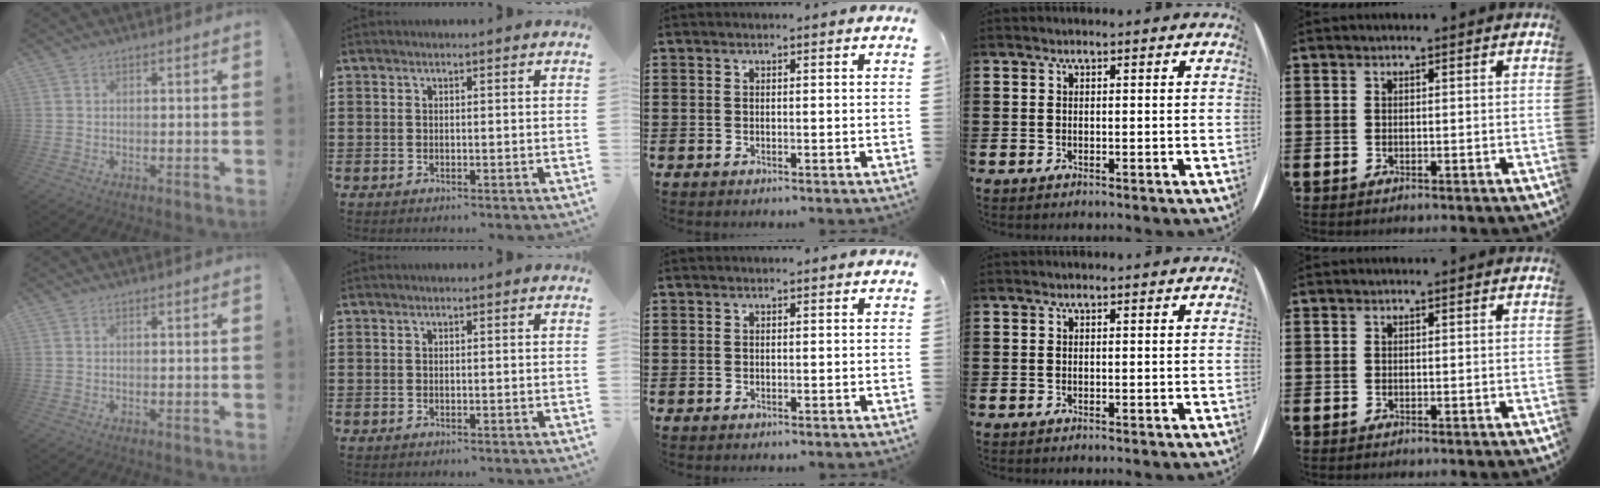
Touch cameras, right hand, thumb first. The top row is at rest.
{}